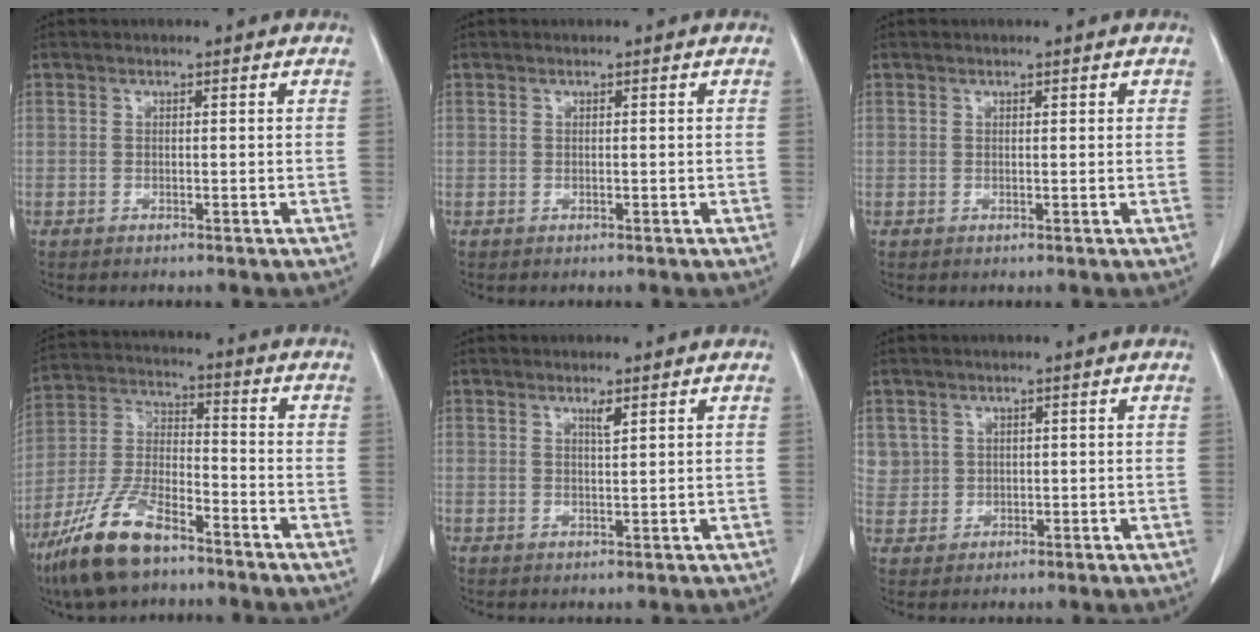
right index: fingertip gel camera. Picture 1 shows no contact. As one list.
[{"total": 0.0}, {"total": 0.6, "force": [0.4, 0.3, 0.4], "torque": [-0.004, -0.001, 0.004]}, {"total": 12.9, "force": [-9.1, 3.9, 8.3], "torque": [-0.181, -0.009, -0.175]}, {"total": 1.4, "force": [0.9, 0.0, 1.1], "torque": [-0.020, -0.005, 0.016]}, {"total": 4.0, "force": [1.6, 3.7, 0.1], "torque": [0.009, 0.006, 0.034]}]